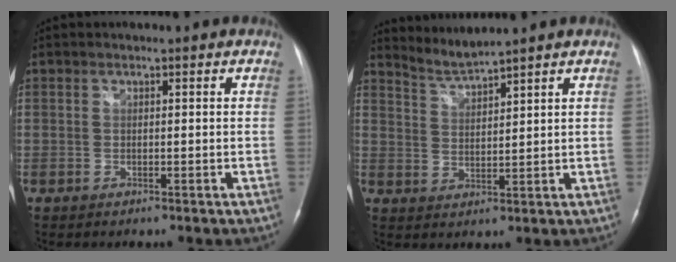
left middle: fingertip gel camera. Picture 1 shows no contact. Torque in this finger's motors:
{"motor_torque": [-0.25, -0.31, -0.19, 0.00]}